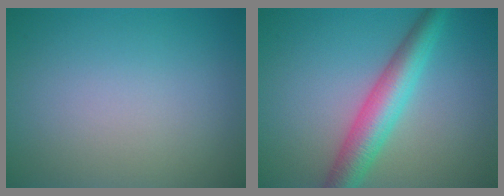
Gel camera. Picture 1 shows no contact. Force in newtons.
{"total": 5.4, "press": 5.4, "slide": 0.1}